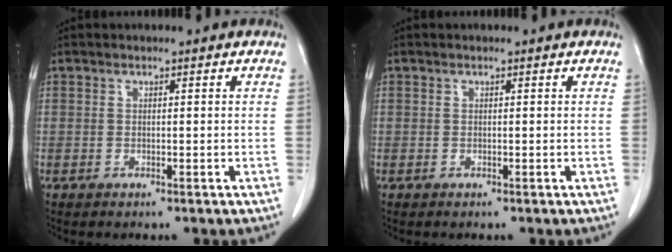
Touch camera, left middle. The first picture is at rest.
{"total": 0.0}